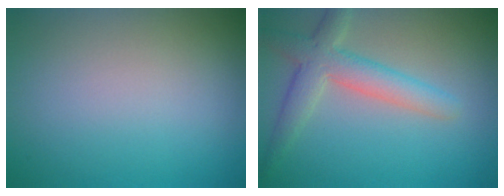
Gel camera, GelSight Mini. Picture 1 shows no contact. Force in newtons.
{"total": 4.4, "press": 4.4, "slide": 0.3}